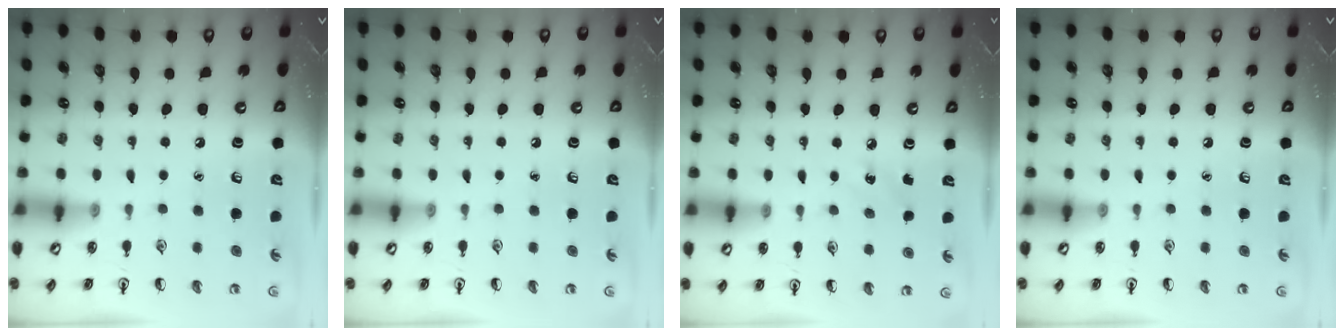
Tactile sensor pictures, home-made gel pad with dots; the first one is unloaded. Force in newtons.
{"total": 0.0}
{"total": 3.6, "press": 3.4, "slide": 1.2}
{"total": 0.0}